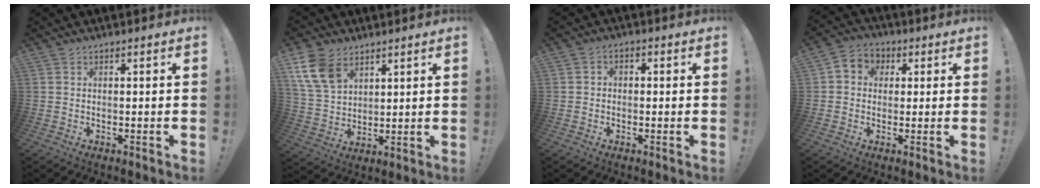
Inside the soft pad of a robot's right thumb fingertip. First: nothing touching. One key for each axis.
{"total": 12.6, "fx": 7.1, "fy": 8.5, "fz": 6.1, "tx": -0.122, "ty": -0.026, "tz": 0.144}
{"total": 2.1, "fx": -1.1, "fy": 1.5, "fz": 1.0, "tx": -0.020, "ty": 0.011, "tz": -0.019}
{"total": 5.3, "fx": -0.3, "fy": 5.0, "fz": 1.9, "tx": -0.026, "ty": 0.014, "tz": -0.002}